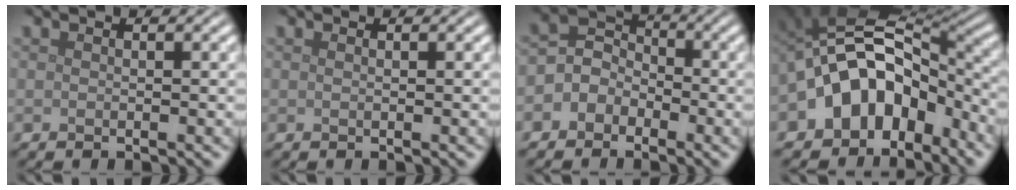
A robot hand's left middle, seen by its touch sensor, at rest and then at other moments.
{"total": 0.6, "force": [0.2, 0.2, 0.5], "torque": [-0.007, 0.001, -0.002]}
{"total": 3.1, "force": [-1.3, 2.5, 1.3], "torque": [-0.012, 0.011, -0.036]}
{"total": 9.7, "force": [-4.2, 6.9, 5.5], "torque": [-0.073, 0.008, -0.090]}